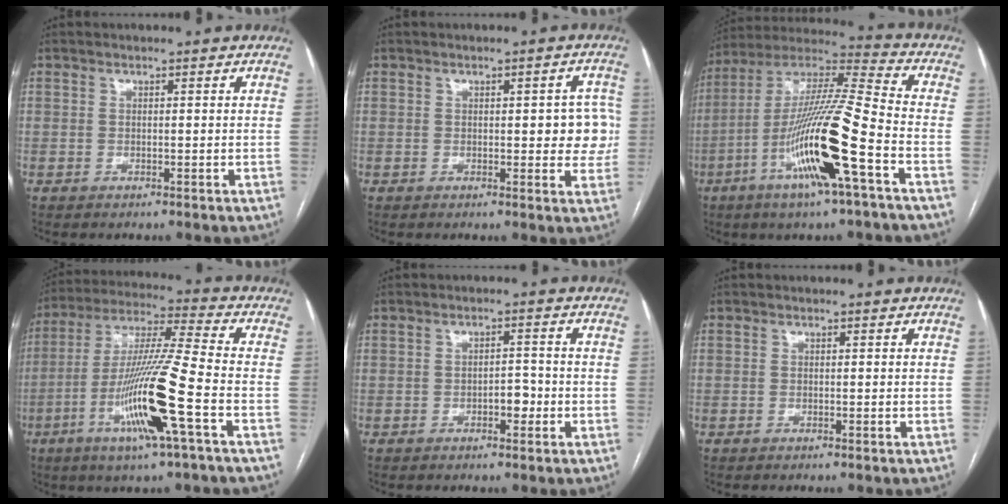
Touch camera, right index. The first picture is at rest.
{"total": 5.6, "force": [0.4, 2.3, 5.1], "torque": [-0.042, 0.016, 0.004]}
{"total": 19.3, "force": [-6.8, 0.5, 18.0], "torque": [-0.363, -0.017, -0.130]}
{"total": 16.1, "force": [-5.6, -0.7, 15.1], "torque": [-0.300, -0.013, -0.109]}
{"total": 2.7, "force": [-1.0, 1.3, 2.1], "torque": [-0.030, 0.006, -0.016]}
{"total": 0.0}